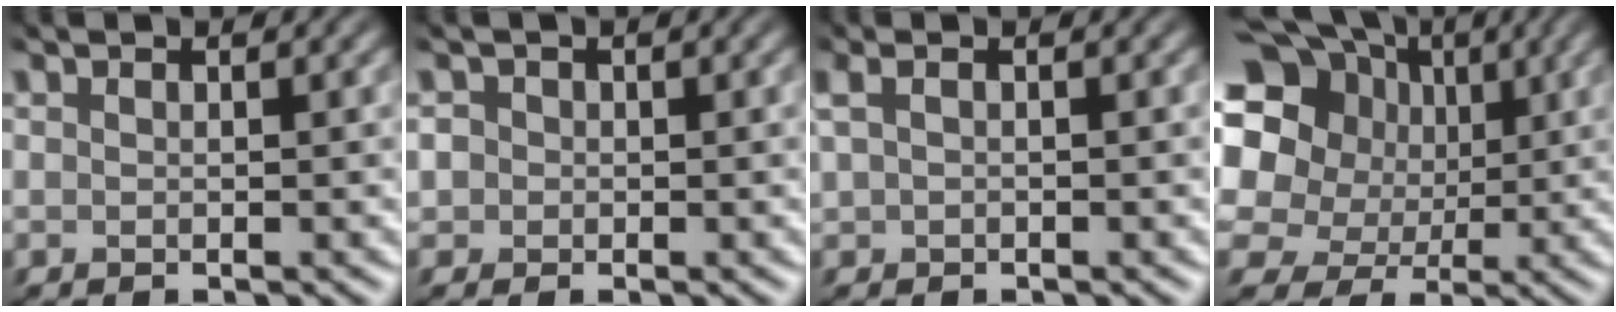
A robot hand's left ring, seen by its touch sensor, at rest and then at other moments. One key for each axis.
{"total": 1.1, "fx": 0.0, "fy": 1.1, "fz": 0.0, "tx": -0.011, "ty": 0.002, "tz": 0.009}
{"total": 1.1, "fx": 0.4, "fy": 0.4, "fz": 1.0, "tx": -0.024, "ty": 0.003, "tz": 0.014}
{"total": 16.2, "fx": 5.4, "fy": 13.3, "fz": 7.6, "tx": -0.203, "ty": 0.038, "tz": 0.088}